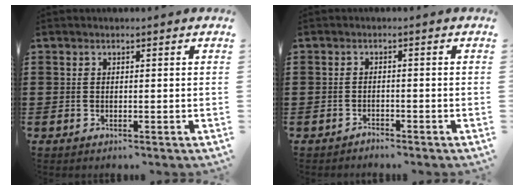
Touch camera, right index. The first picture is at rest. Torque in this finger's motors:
{"motor_torque": [-0.56, 1.49, -0.81, -0.21]}